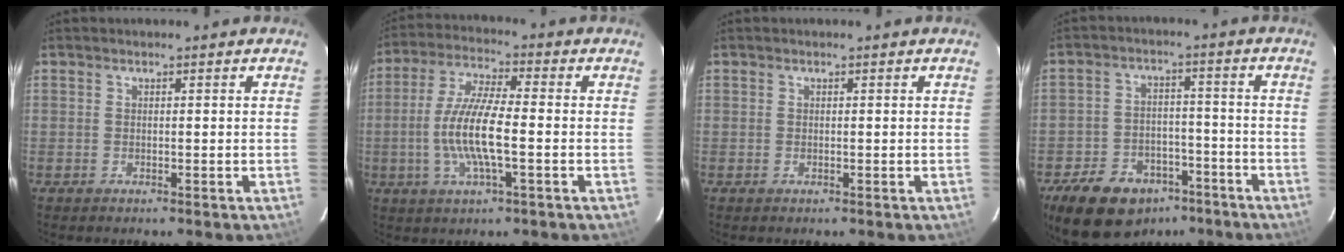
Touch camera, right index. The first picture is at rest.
{"total": 11.3, "force": [-2.2, 2.2, 10.9], "torque": [-0.223, -0.002, -0.044]}
{"total": 0.0}
{"total": 16.1, "force": [-10.7, 9.8, 6.9], "torque": [-0.167, 0.013, -0.151]}